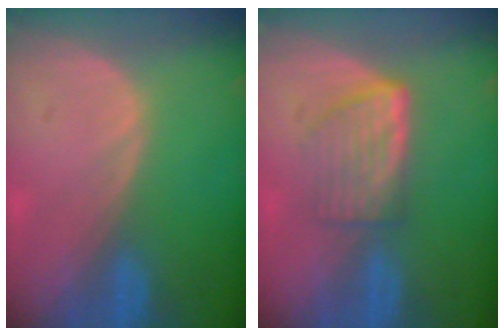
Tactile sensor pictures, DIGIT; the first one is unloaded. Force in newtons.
{"total": 6.0, "press": 5.4, "slide": 2.7}